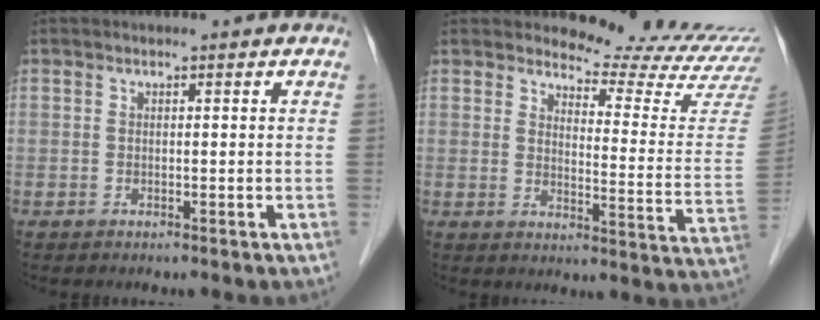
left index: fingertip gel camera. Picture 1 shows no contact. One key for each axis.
{"total": 16.1, "fx": 15.9, "fy": 0.4, "fz": 2.8, "tx": -0.027, "ty": -0.132, "tz": 0.167}